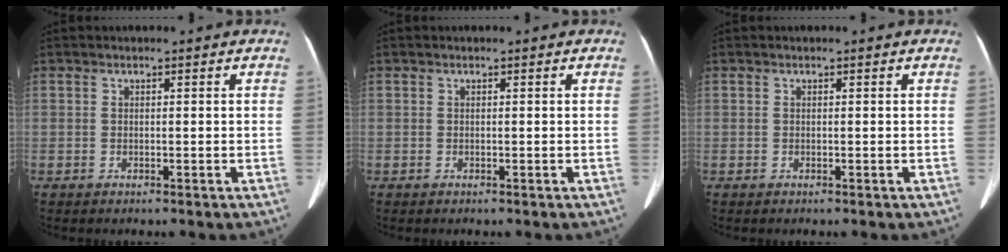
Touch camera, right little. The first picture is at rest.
{"total": 0.0}
{"total": 0.0}